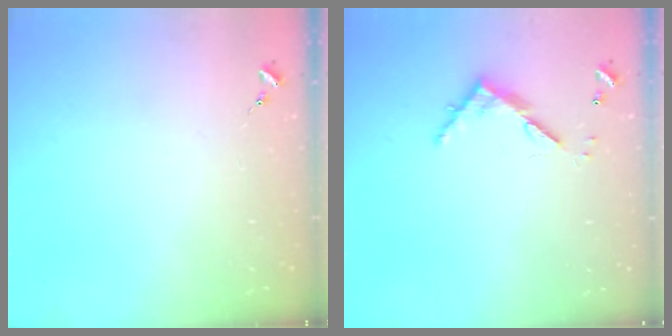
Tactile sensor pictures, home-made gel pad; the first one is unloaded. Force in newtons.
{"total": 6.7, "press": 6.7, "slide": 0.5}